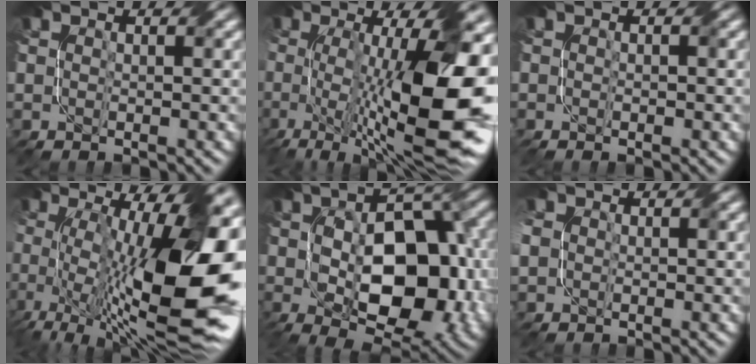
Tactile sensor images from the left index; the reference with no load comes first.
{"total": 14.2, "force": [-1.0, 4.5, 13.4], "torque": [-0.192, -0.002, -0.014]}
{"total": 1.2, "force": [-0.4, 0.5, 0.9], "torque": [-0.008, -0.003, 0.003]}
{"total": 17.3, "force": [-1.0, 7.1, 15.8], "torque": [-0.228, -0.011, -0.002]}
{"total": 13.6, "force": [-0.7, 8.1, 11.0], "torque": [-0.166, -0.011, 0.006]}
{"total": 3.4, "force": [0.0, 2.9, 1.7], "torque": [-0.043, 0.007, 0.007]}